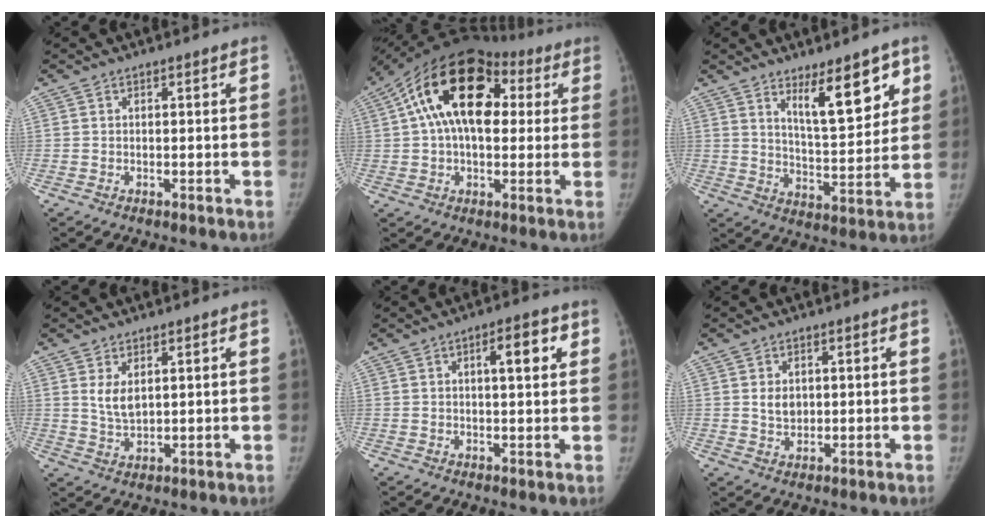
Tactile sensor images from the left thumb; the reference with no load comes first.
{"total": 20.9, "force": [5.1, 12.7, 15.8], "torque": [-0.263, 0.039, 0.072]}
{"total": 12.4, "force": [7.0, 4.3, 9.3], "torque": [-0.107, -0.055, 0.115]}
{"total": 4.2, "force": [1.7, 2.3, 3.2], "torque": [-0.051, -0.015, 0.041]}
{"total": 6.1, "force": [2.1, 2.2, 5.3], "torque": [-0.063, -0.001, 0.027]}
{"total": 3.4, "force": [0.7, 2.6, 2.1], "torque": [-0.021, -0.006, 0.018]}